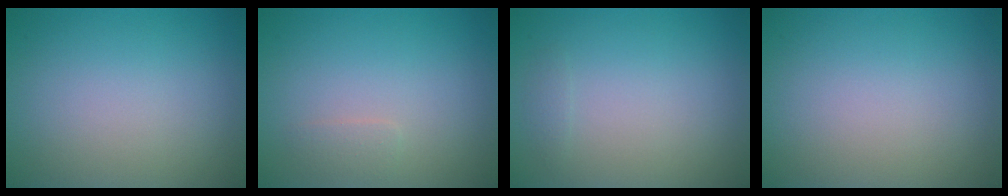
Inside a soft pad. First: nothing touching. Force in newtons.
{"total": 0.8, "press": 0.8, "slide": 0.0}
{"total": 0.6, "press": 0.6, "slide": 0.0}
{"total": 0.0}